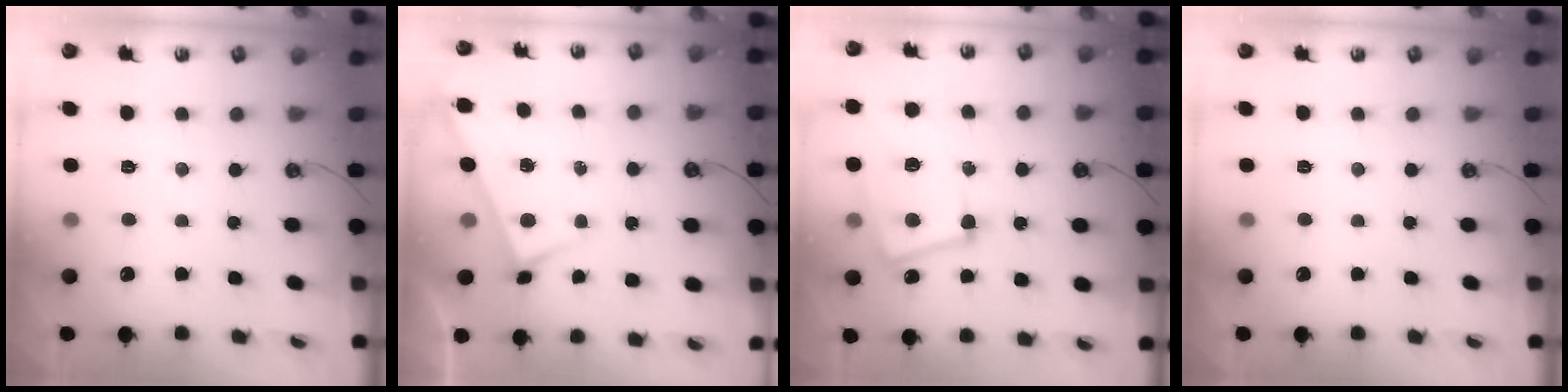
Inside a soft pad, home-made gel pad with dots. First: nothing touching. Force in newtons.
{"total": 3.0, "press": 2.9, "slide": 0.3}
{"total": 12.4, "press": 12.2, "slide": 2.0}
{"total": 0.0}